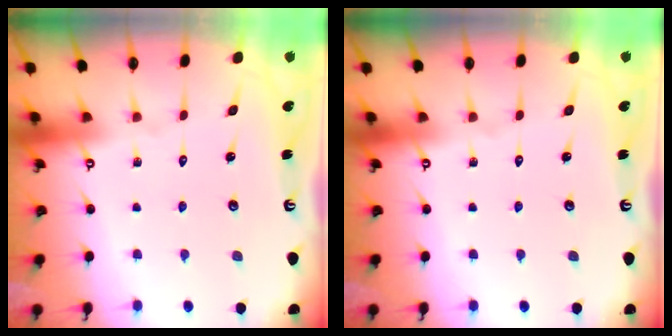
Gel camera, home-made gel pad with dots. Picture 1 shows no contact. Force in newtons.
{"total": 0.0}